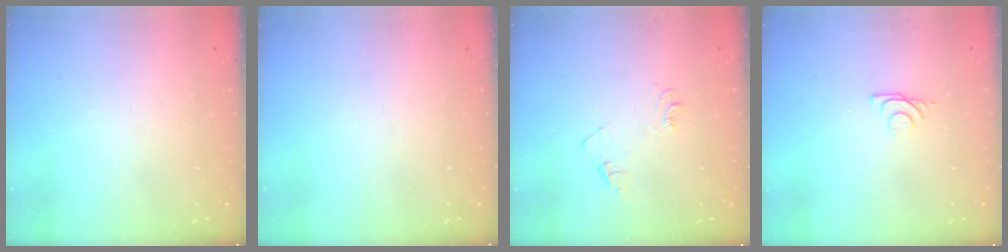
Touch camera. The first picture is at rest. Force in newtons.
{"total": 0.0}
{"total": 5.9, "press": 5.9, "slide": 0.6}
{"total": 5.3, "press": 5.3, "slide": 0.9}